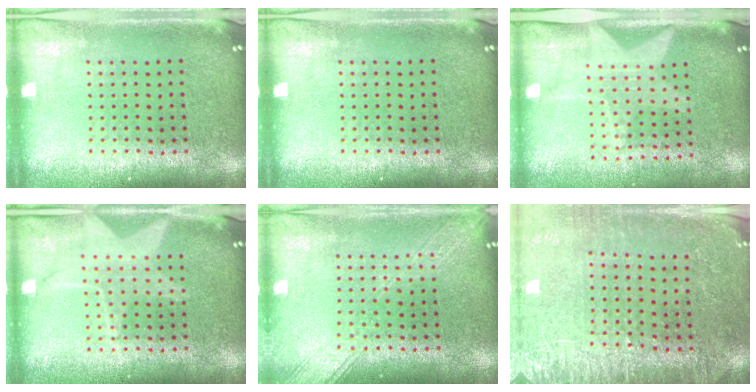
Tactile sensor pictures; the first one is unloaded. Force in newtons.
{"total": 0.0}
{"total": 1.8, "press": 1.5, "slide": 1.0}
{"total": 1.5, "press": 1.5, "slide": 0.2}
{"total": 2.0, "press": 2.0, "slide": 0.3}
{"total": 2.9, "press": 2.8, "slide": 0.9}